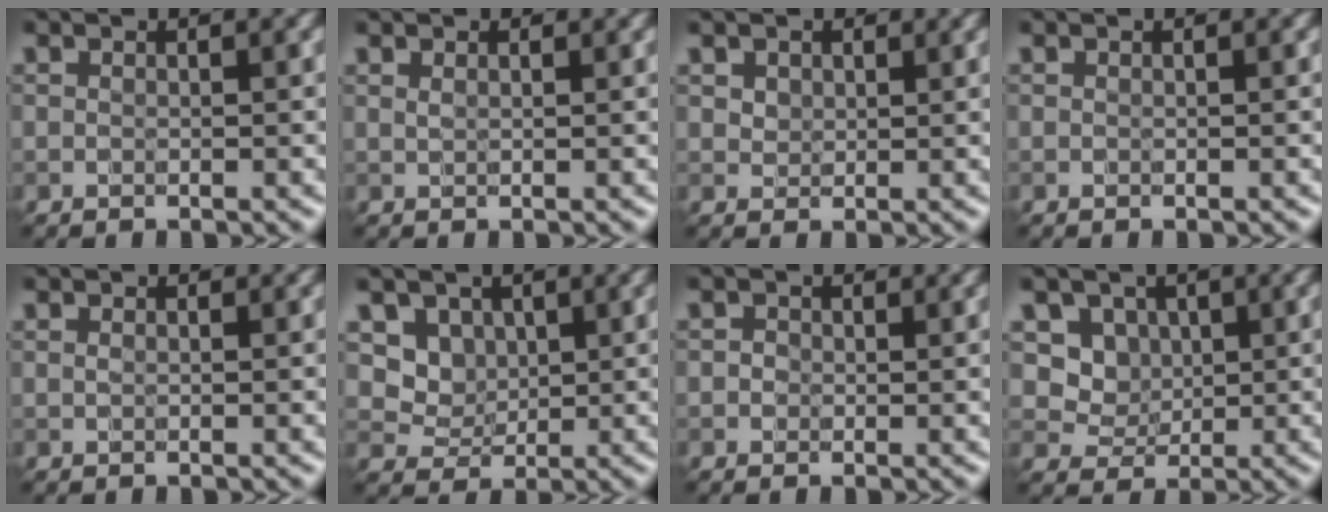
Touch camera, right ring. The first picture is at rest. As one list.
[{"total": 0.9, "force": [0.7, 0.5, 0.4], "torque": [-0.011, 0.000, 0.013]}, {"total": 2.7, "force": [1.8, 1.8, 0.9], "torque": [-0.041, -0.003, 0.040]}, {"total": 0.0}, {"total": 0.5, "force": [0.2, 0.4, 0.3], "torque": [-0.009, 0.002, 0.004]}, {"total": 3.0, "force": [1.5, 2.5, 0.9], "torque": [-0.028, -0.019, 0.045]}, {"total": 0.7, "force": [0.1, 0.7, 0.2], "torque": [-0.002, 0.001, -0.002]}, {"total": 2.9, "force": [1.1, 2.5, 0.9], "torque": [-0.023, -0.016, 0.034]}]